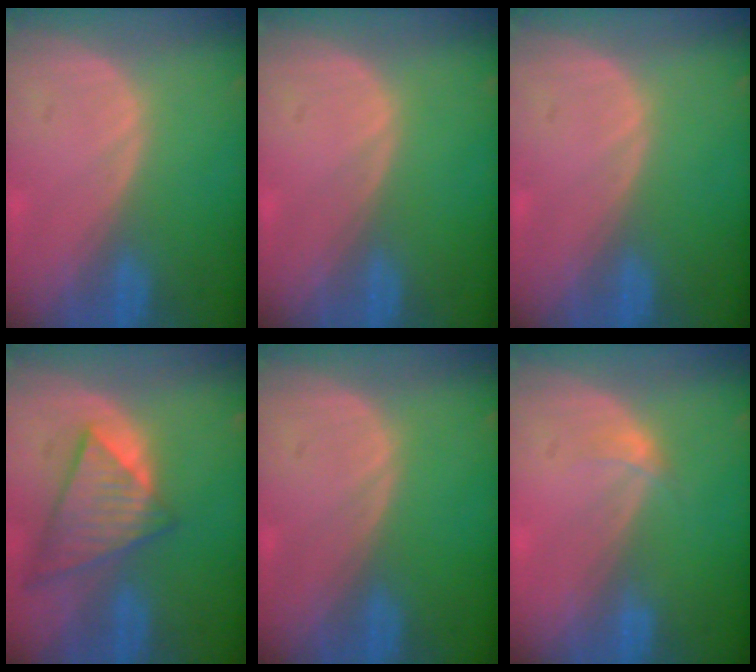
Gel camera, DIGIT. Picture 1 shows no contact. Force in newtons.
{"total": 0.0}
{"total": 0.0}
{"total": 9.1, "press": 7.9, "slide": 4.5}
{"total": 0.0}
{"total": 1.2, "press": 1.2, "slide": 0.1}